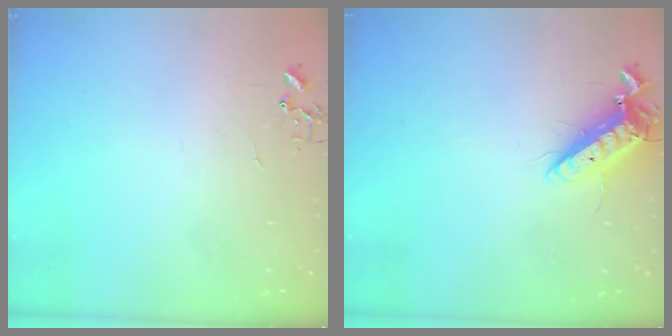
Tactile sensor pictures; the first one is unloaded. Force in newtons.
{"total": 12.9, "press": 12.7, "slide": 2.1}